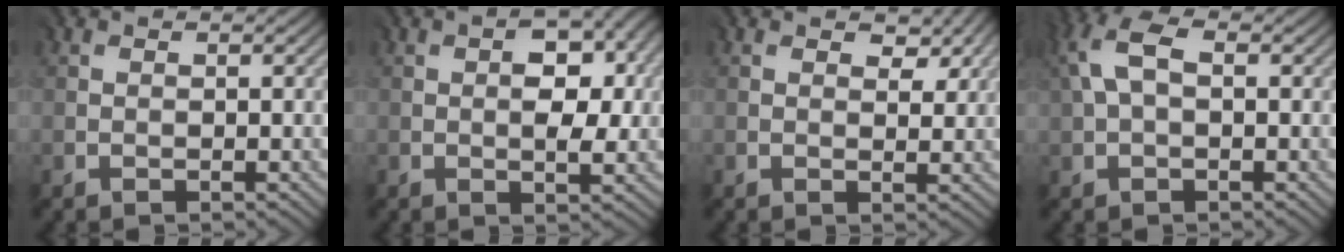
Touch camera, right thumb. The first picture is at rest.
{"total": 4.8, "force": [0.3, 2.5, 4.1], "torque": [-0.062, -0.005, 0.005]}
{"total": 3.4, "force": [1.7, 1.9, 2.2], "torque": [-0.032, -0.005, 0.028]}
{"total": 6.2, "force": [1.6, 3.4, 4.9], "torque": [-0.129, 0.022, 0.024]}